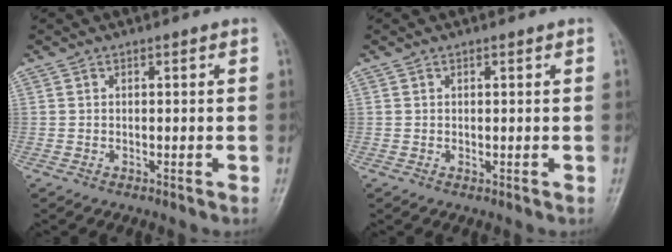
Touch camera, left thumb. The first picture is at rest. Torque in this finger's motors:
{"motor_torque": [-0.11, -0.04, 0.01, 0.00, 0.00]}